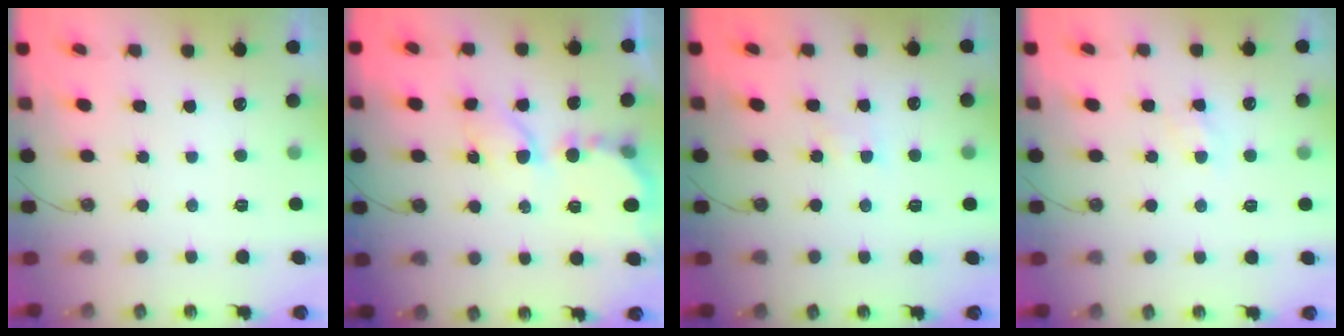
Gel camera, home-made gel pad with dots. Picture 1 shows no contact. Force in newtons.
{"total": 6.3, "press": 6.2, "slide": 0.7}
{"total": 3.5, "press": 3.5, "slide": 0.5}
{"total": 5.5, "press": 5.5, "slide": 0.5}